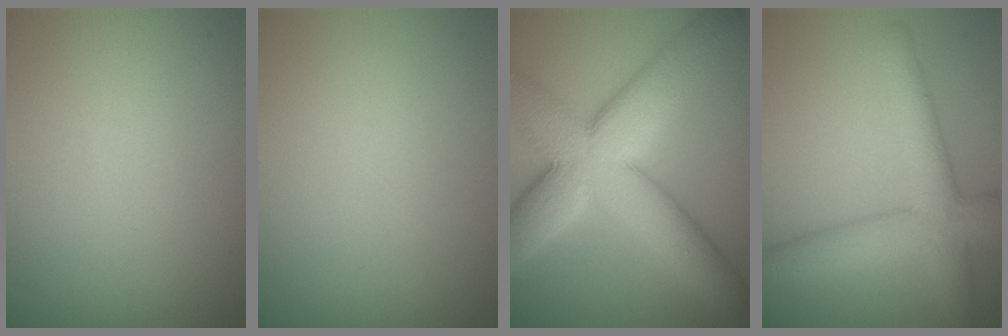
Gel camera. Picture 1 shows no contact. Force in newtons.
{"total": 0.0}
{"total": 12.1, "press": 12.1, "slide": 0.8}
{"total": 5.9, "press": 5.9, "slide": 0.2}